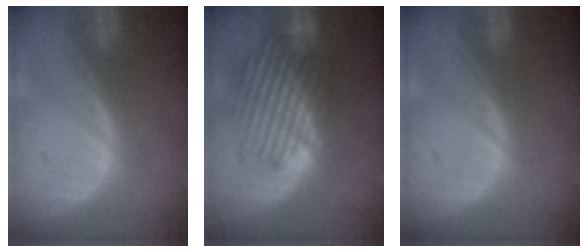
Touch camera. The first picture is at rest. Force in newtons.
{"total": 8.5, "press": 8.1, "slide": 2.6}
{"total": 0.0}